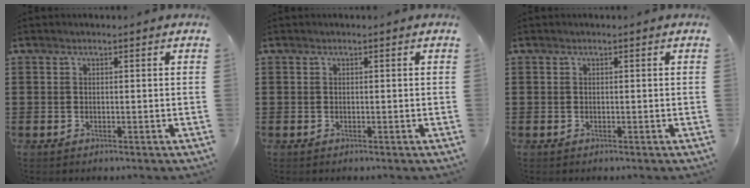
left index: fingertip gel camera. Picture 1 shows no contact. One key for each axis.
{"total": 0.0}
{"total": 0.0}